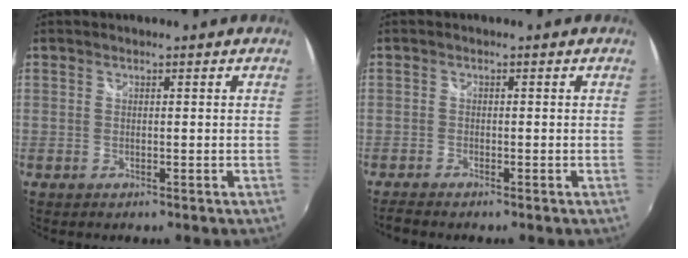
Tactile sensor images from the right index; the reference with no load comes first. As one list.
[{"total": 2.4, "force": [-2.2, 0.6, 0.9], "torque": [-0.028, -0.010, -0.043]}]